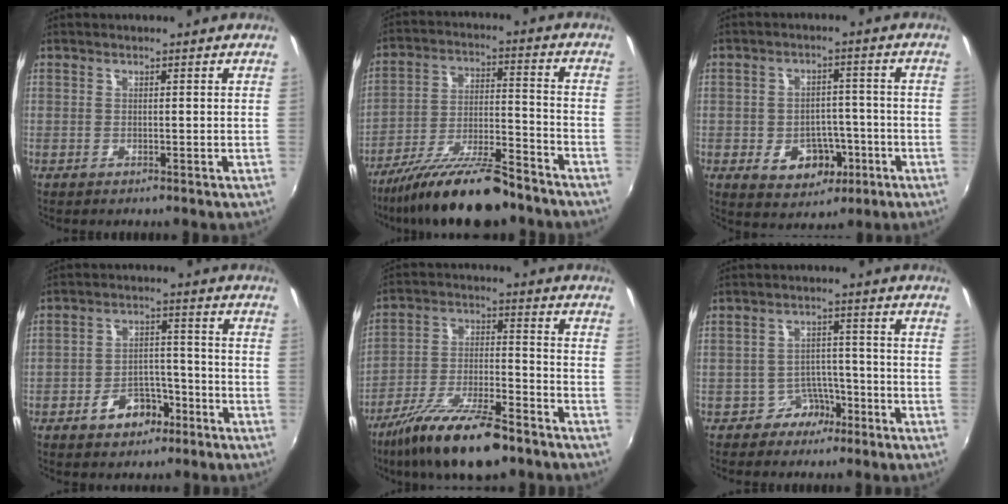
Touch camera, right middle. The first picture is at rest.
{"total": 16.5, "force": [-13.5, 3.0, 9.0], "torque": [-0.178, -0.024, -0.226]}
{"total": 8.5, "force": [-3.3, 6.3, 4.7], "torque": [-0.086, 0.009, -0.033]}
{"total": 7.2, "force": [-4.3, 4.6, 3.6], "torque": [-0.072, 0.018, -0.058]}
{"total": 16.6, "force": [-12.0, 4.5, 10.5], "torque": [-0.206, -0.026, -0.211]}
{"total": 4.7, "force": [-3.2, 3.4, 0.8], "torque": [-0.014, 0.019, -0.048]}